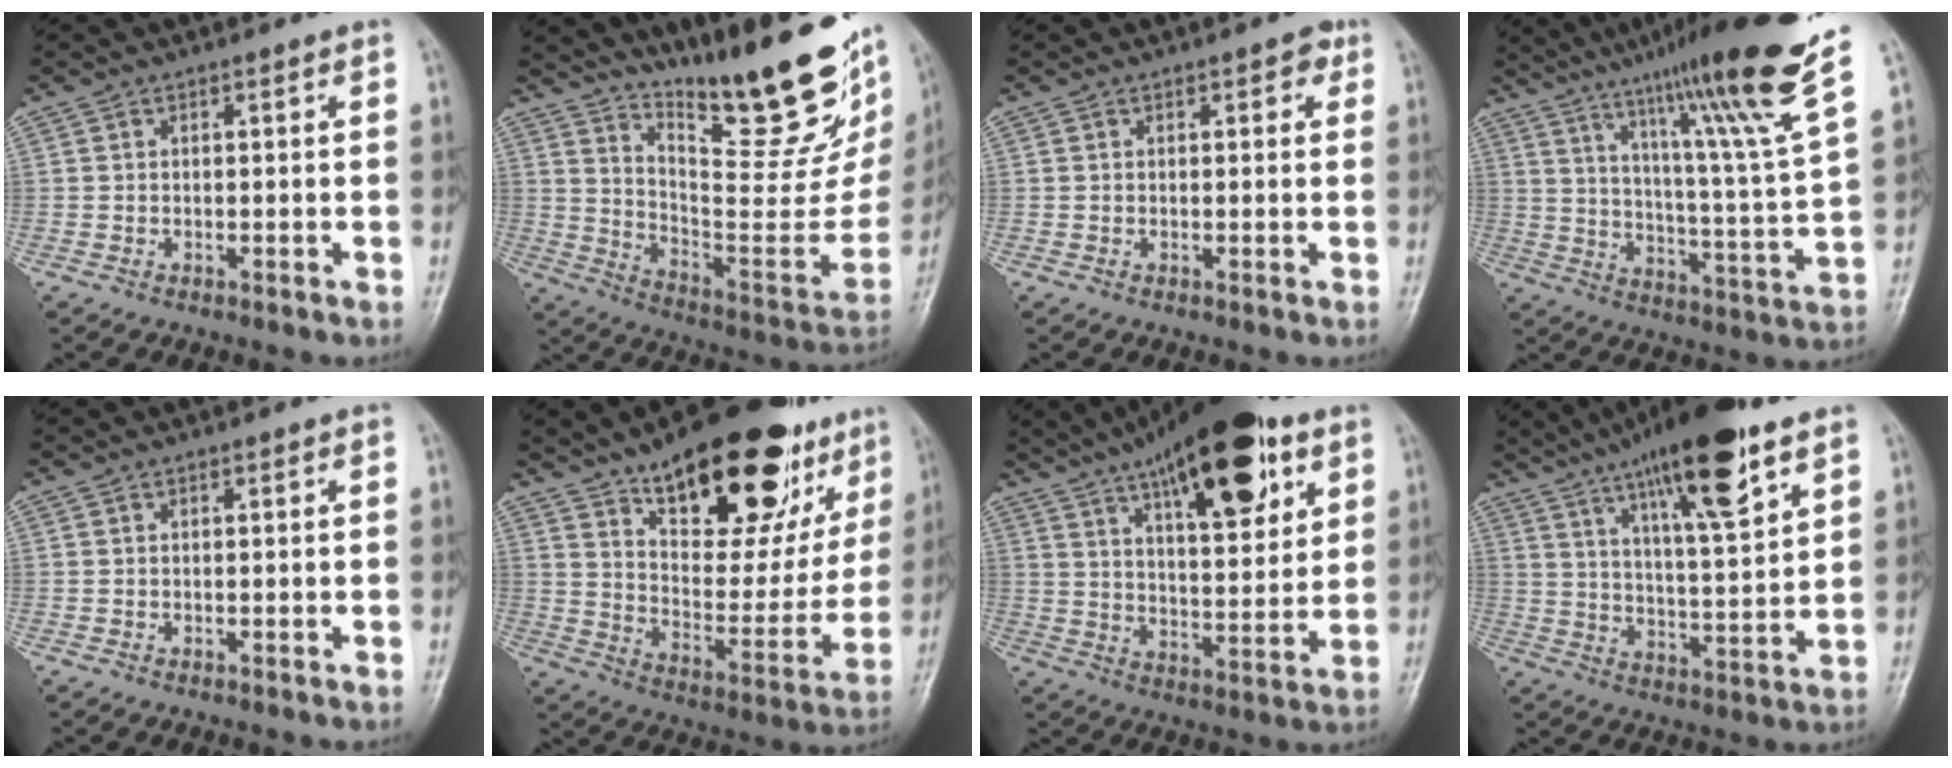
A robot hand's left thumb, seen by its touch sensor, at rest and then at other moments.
{"total": 28.1, "force": [19.0, 7.0, 19.5], "torque": [-0.260, -0.110, 0.294]}
{"total": 2.2, "force": [1.0, 1.2, 1.6], "torque": [-0.007, 0.001, 0.009]}
{"total": 24.3, "force": [15.8, 0.9, 18.4], "torque": [-0.263, -0.066, 0.241]}
{"total": 0.0}
{"total": 27.9, "force": [17.5, 11.6, 18.5], "torque": [-0.220, -0.064, 0.264]}
{"total": 23.1, "force": [12.3, 8.5, 17.5], "torque": [-0.242, -0.029, 0.193]}
{"total": 19.2, "force": [11.5, 4.1, 14.8], "torque": [-0.224, -0.041, 0.191]}